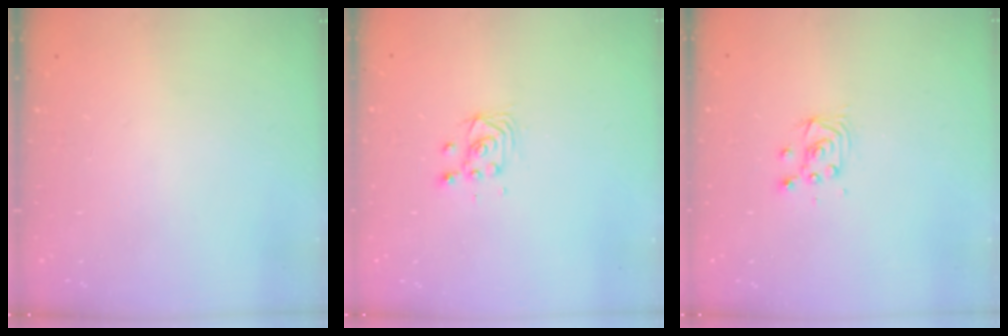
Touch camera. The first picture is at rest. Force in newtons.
{"total": 3.1, "press": 3.1, "slide": 0.3}
{"total": 4.2, "press": 4.2, "slide": 0.5}